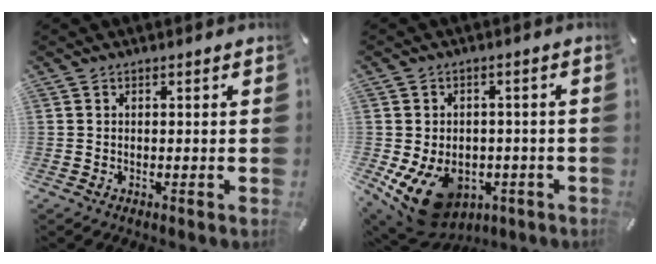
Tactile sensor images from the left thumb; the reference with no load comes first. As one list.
[{"total": 13.0, "force": [-5.7, 9.2, 7.1], "torque": [-0.127, 0.022, -0.095]}]